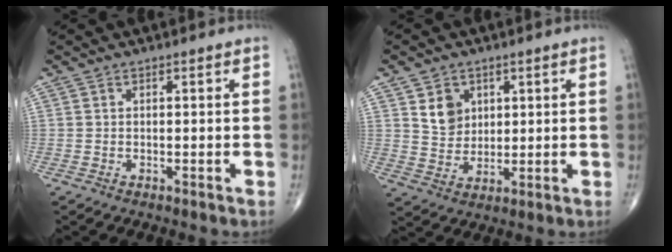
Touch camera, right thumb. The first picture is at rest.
{"total": 6.0, "force": [2.5, 4.8, 2.7], "torque": [-0.026, -0.018, 0.050]}